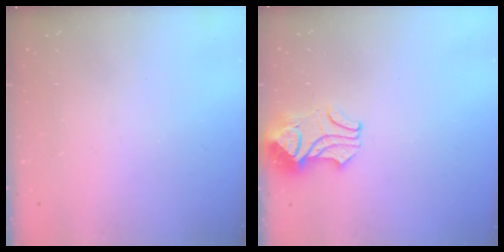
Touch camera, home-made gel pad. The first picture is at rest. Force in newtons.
{"total": 2.2, "press": 2.1, "slide": 0.8}